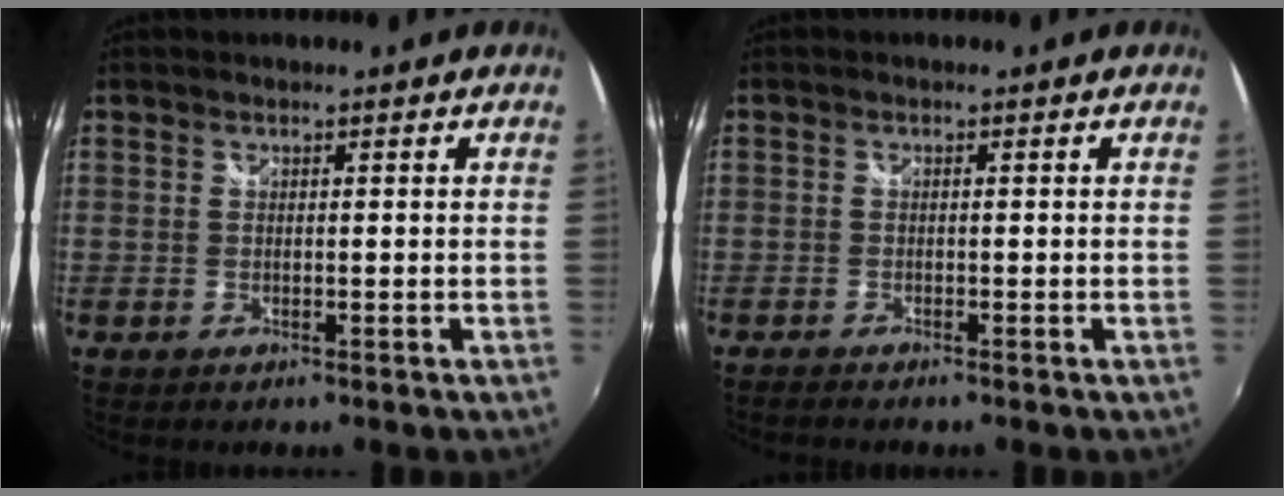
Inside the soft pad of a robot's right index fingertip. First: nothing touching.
{"total": 1.8, "force": [-1.7, 0.2, 0.5], "torque": [-0.013, -0.013, -0.030]}